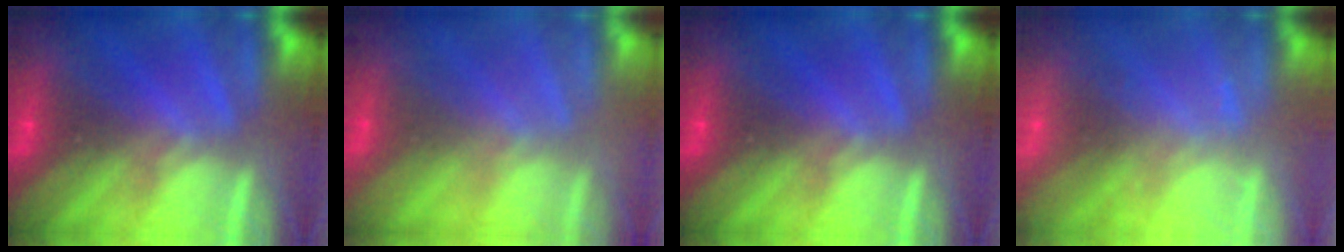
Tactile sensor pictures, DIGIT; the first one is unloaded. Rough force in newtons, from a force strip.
{"total": 2.9}
{"total": 0.0}
{"total": 7.0}